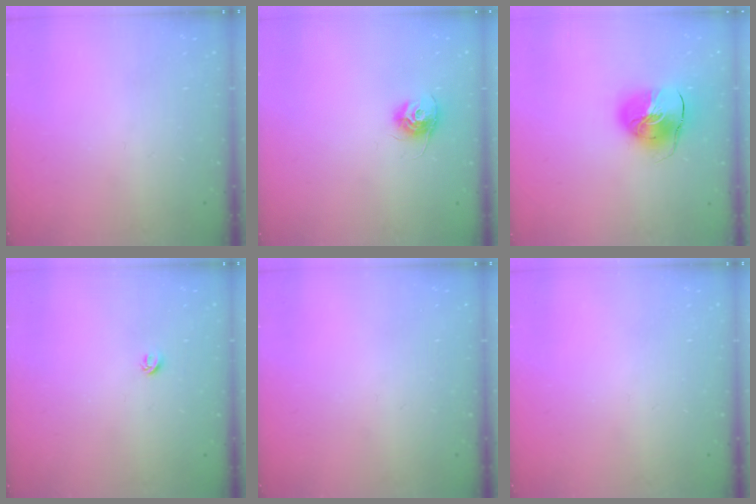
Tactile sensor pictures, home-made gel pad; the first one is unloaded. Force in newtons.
{"total": 10.3, "press": 10.3, "slide": 0.5}
{"total": 11.9, "press": 11.7, "slide": 1.8}
{"total": 3.9, "press": 3.8, "slide": 0.3}
{"total": 0.0}
{"total": 0.0}